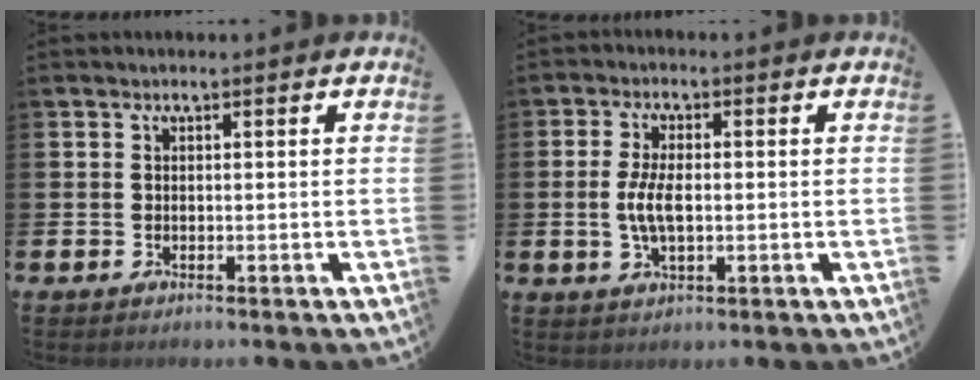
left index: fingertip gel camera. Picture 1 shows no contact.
{"total": 4.9, "force": [-0.1, 2.1, 4.4], "torque": [-0.092, 0.001, -0.008]}